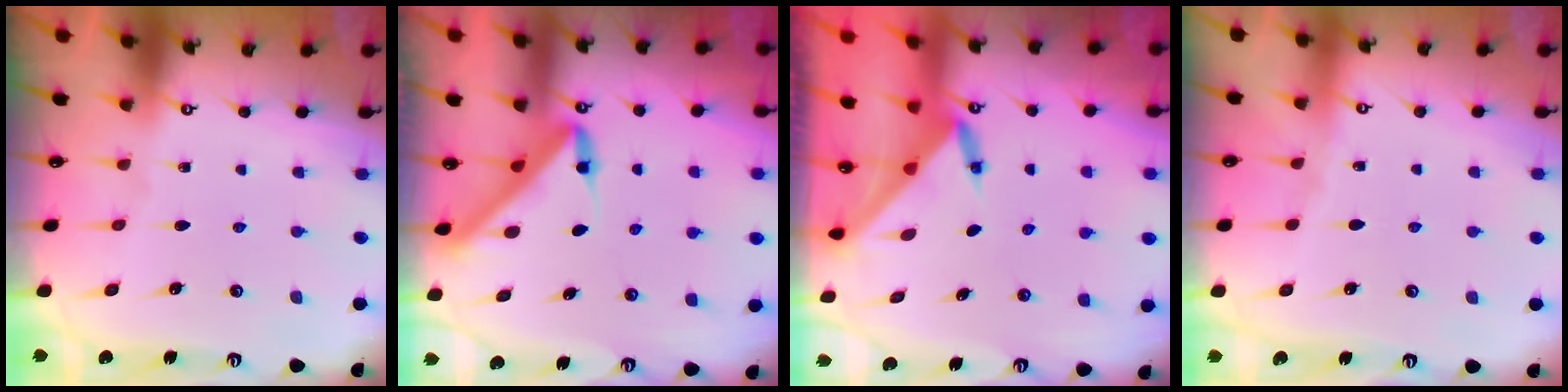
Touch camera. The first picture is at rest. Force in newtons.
{"total": 4.2, "press": 4.2, "slide": 0.2}
{"total": 3.6, "press": 3.6, "slide": 0.3}
{"total": 2.2, "press": 2.1, "slide": 0.5}